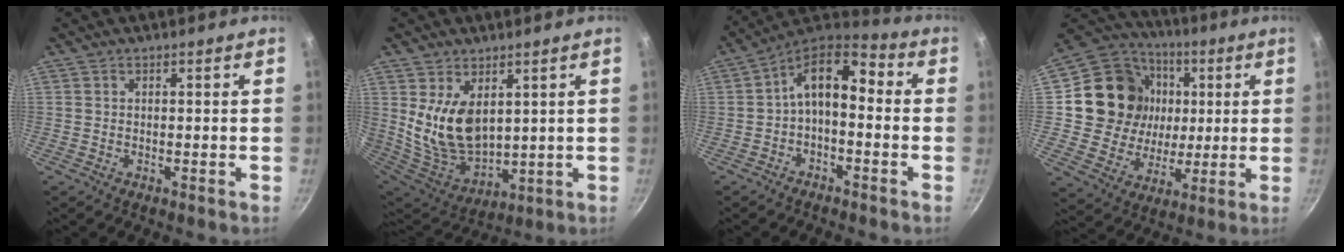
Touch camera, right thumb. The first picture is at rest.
{"total": 14.1, "force": [4.3, 8.7, 10.2], "torque": [-0.174, -0.057, 0.103]}
{"total": 10.9, "force": [-0.8, 6.4, 8.9], "torque": [-0.140, 0.051, -0.027]}
{"total": 20.0, "force": [3.3, 17.6, 8.9], "torque": [-0.144, 0.011, 0.059]}